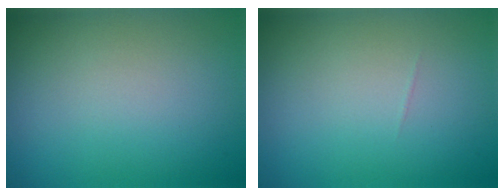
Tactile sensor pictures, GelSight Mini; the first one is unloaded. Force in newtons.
{"total": 0.0}